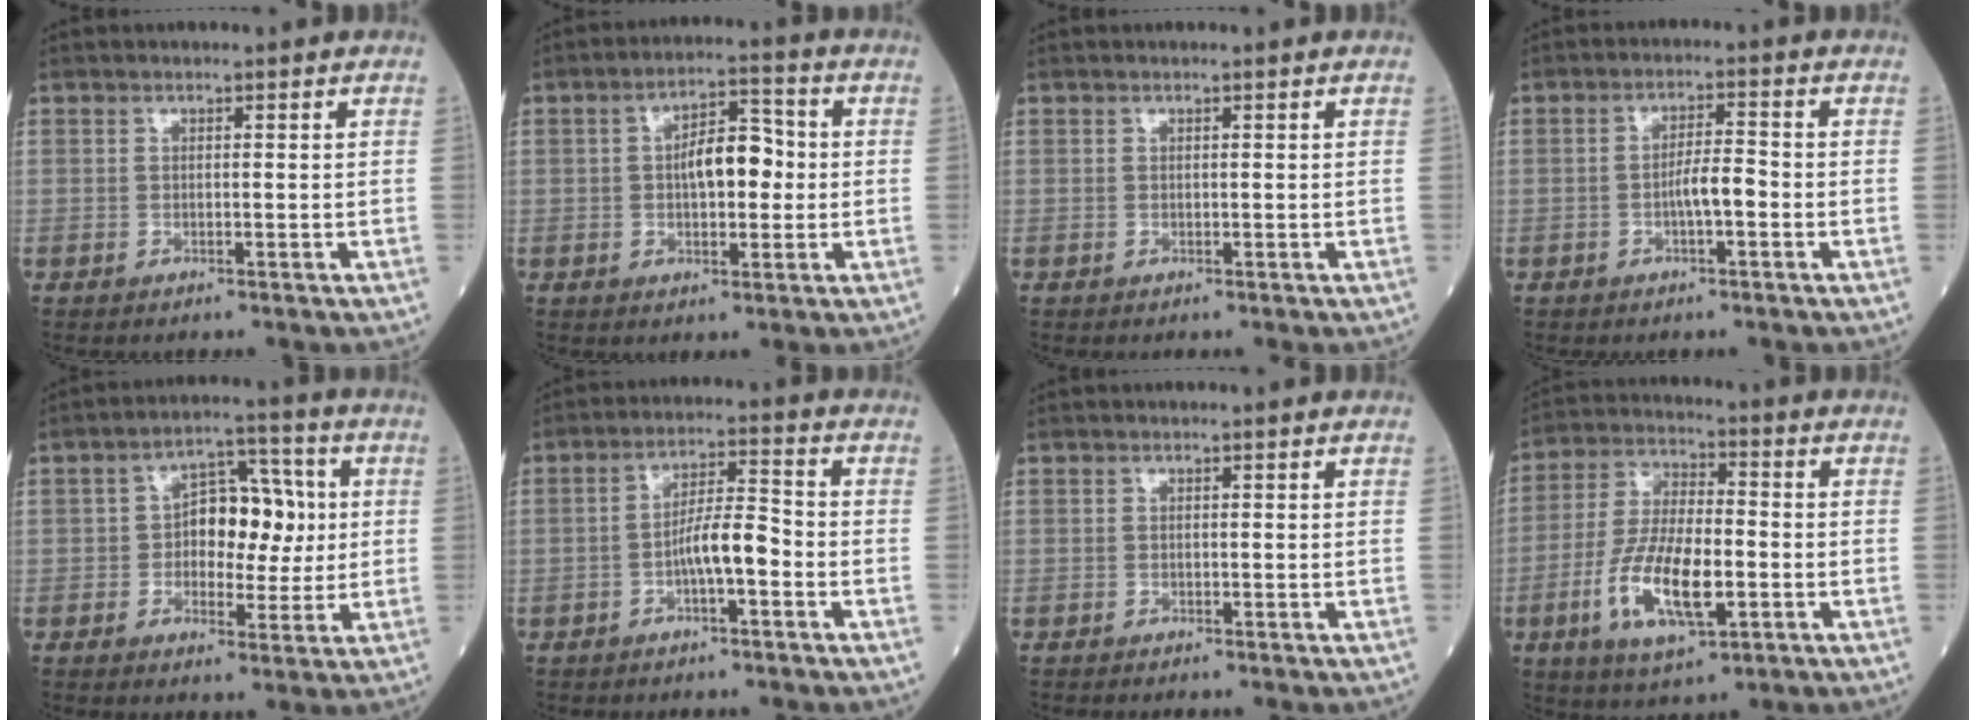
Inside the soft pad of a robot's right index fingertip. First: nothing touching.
{"total": 7.4, "force": [0.1, 3.1, 6.7], "torque": [-0.110, 0.020, -0.001]}
{"total": 0.0}
{"total": 3.7, "force": [-1.2, 0.6, 3.4], "torque": [-0.058, 0.006, -0.021]}
{"total": 9.0, "force": [0.5, 5.0, 7.4], "torque": [-0.107, 0.026, 0.006]}
{"total": 5.9, "force": [-2.1, 1.0, 5.4], "torque": [-0.097, 0.015, -0.037]}
{"total": 0.8, "force": [-0.7, 0.0, 0.3], "torque": [-0.004, 0.000, -0.012]}
{"total": 13.0, "force": [-4.0, 4.1, 11.7], "torque": [-0.236, -0.008, -0.073]}